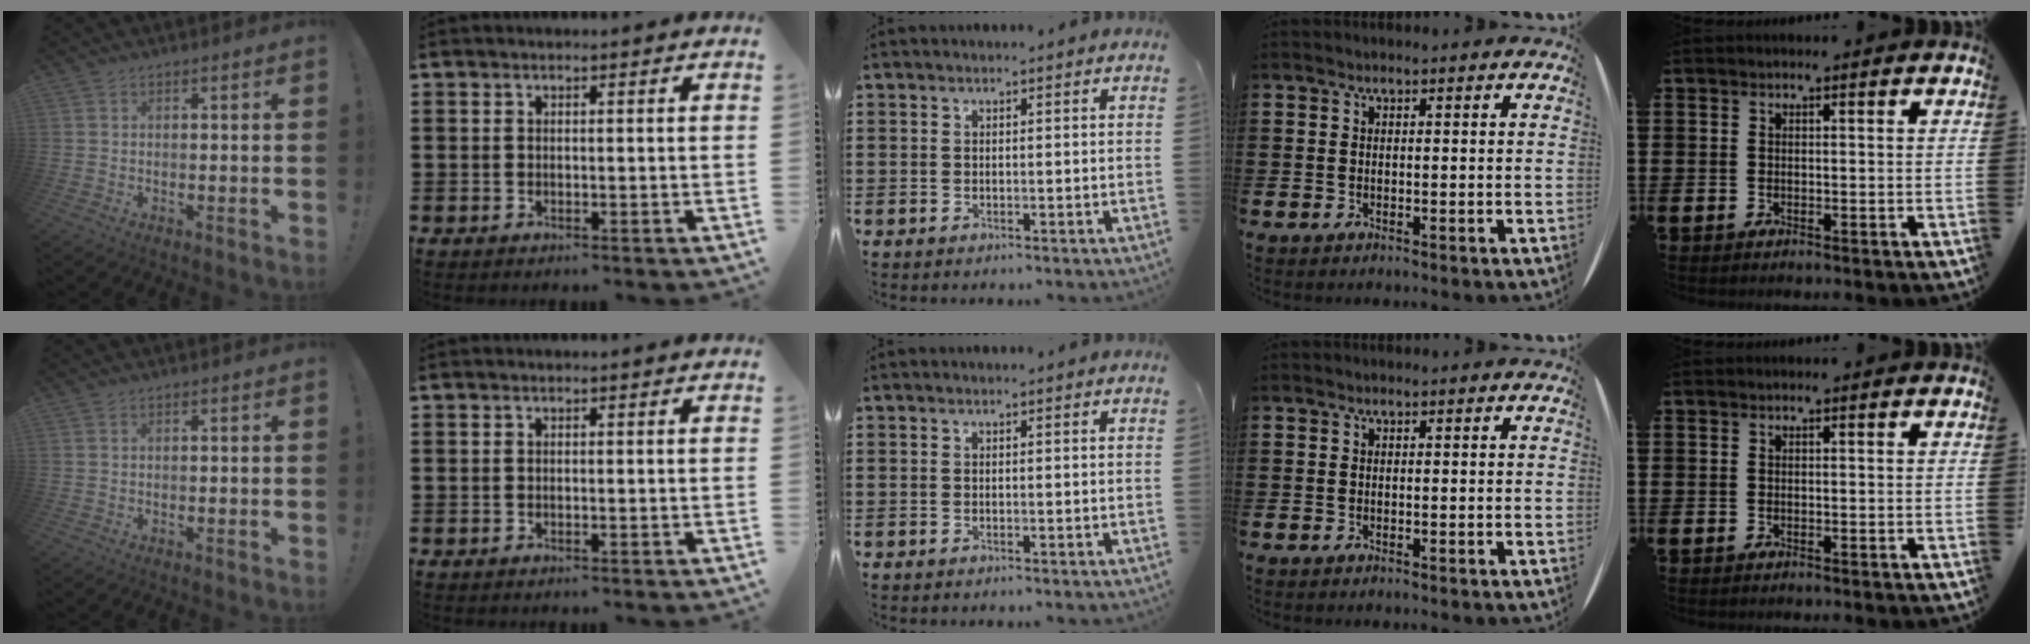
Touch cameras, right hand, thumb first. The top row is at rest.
{}